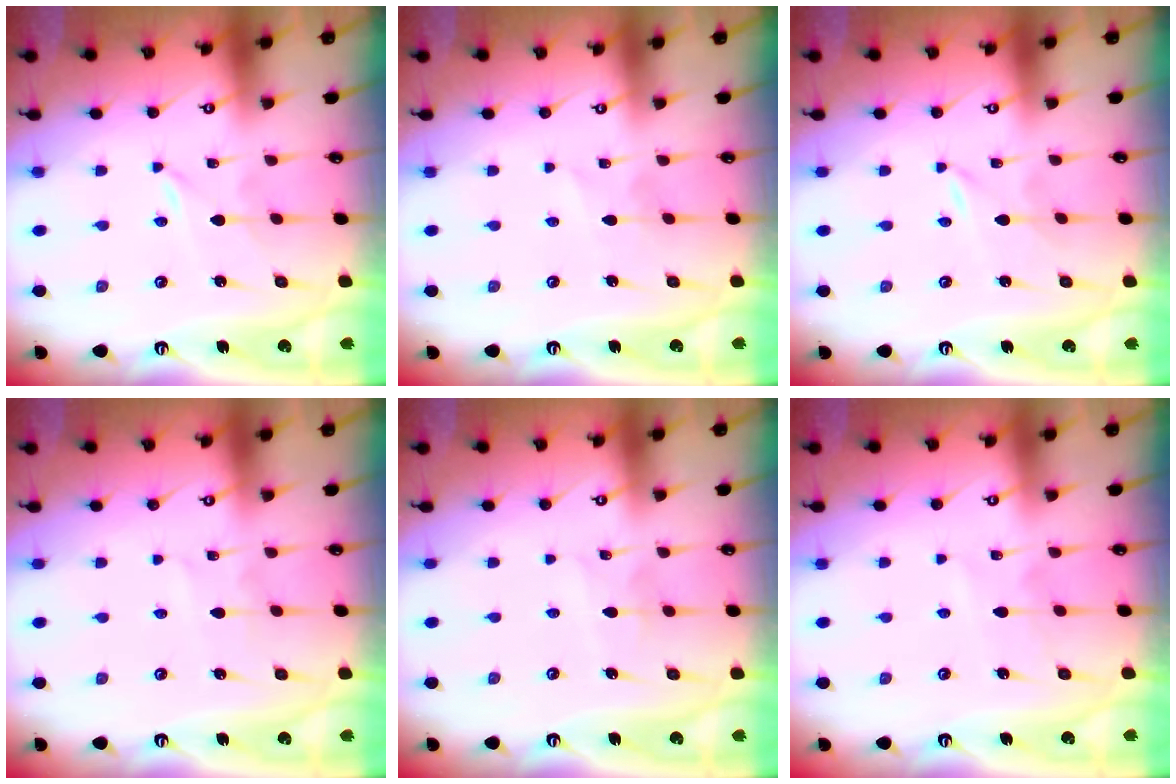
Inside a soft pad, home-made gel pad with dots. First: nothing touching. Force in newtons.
{"total": 1.5, "press": 1.5, "slide": 0.1}
{"total": 0.0}
{"total": 2.7, "press": 2.7, "slide": 0.3}
{"total": 2.4, "press": 2.4, "slide": 0.3}
{"total": 3.5, "press": 3.4, "slide": 0.3}